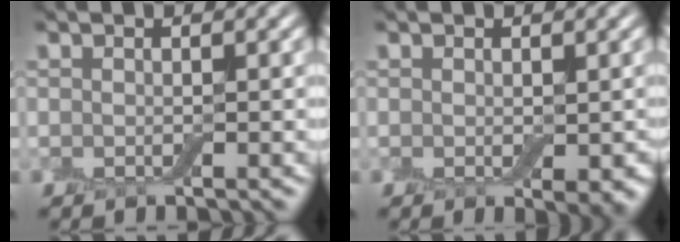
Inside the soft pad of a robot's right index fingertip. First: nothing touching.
{"total": 1.9, "force": [-0.4, 0.7, 1.8], "torque": [-0.021, -0.008, -0.002]}